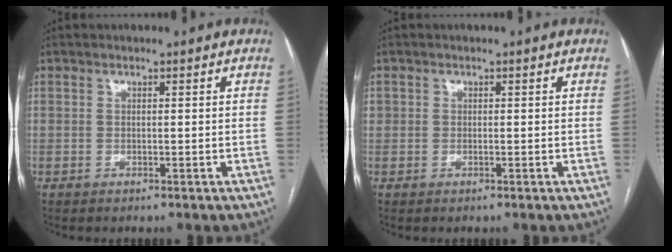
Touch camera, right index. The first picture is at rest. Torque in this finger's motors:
{"motor_torque": [0.46, 0.12, 0.03, 0.05]}